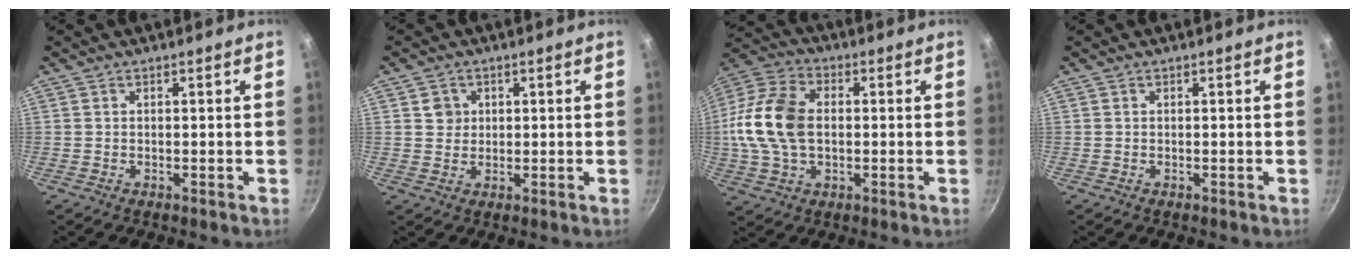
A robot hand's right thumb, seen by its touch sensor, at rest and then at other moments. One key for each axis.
{"total": 3.2, "fx": 0.9, "fy": 3.0, "fz": 0.8, "tx": 0.006, "ty": 0.001, "tz": 0.012}
{"total": 15.9, "fx": 0.2, "fy": 10.5, "fz": 12.0, "tx": -0.227, "ty": 0.026, "tz": -0.008}
{"total": 0.0}